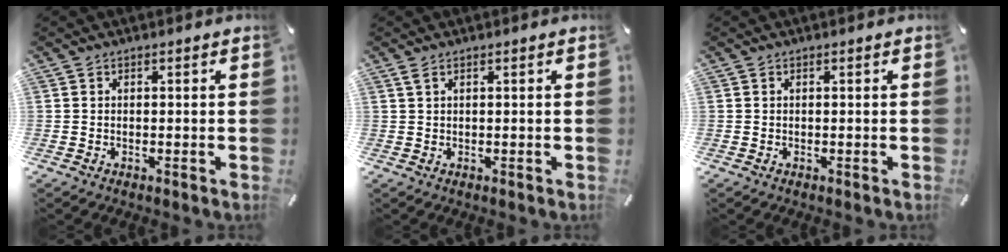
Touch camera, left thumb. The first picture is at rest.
{"total": 1.1, "force": [0.6, 0.2, 0.9], "torque": [-0.019, 0.001, 0.009]}
{"total": 0.0}